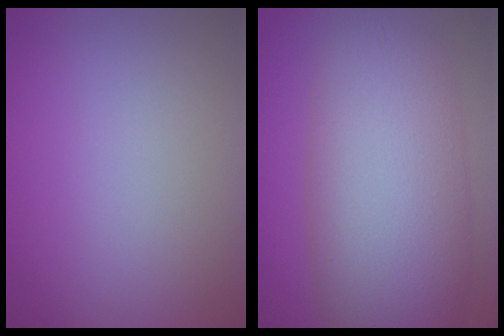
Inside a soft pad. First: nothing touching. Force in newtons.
{"total": 10.8, "press": 10.8, "slide": 0.7}